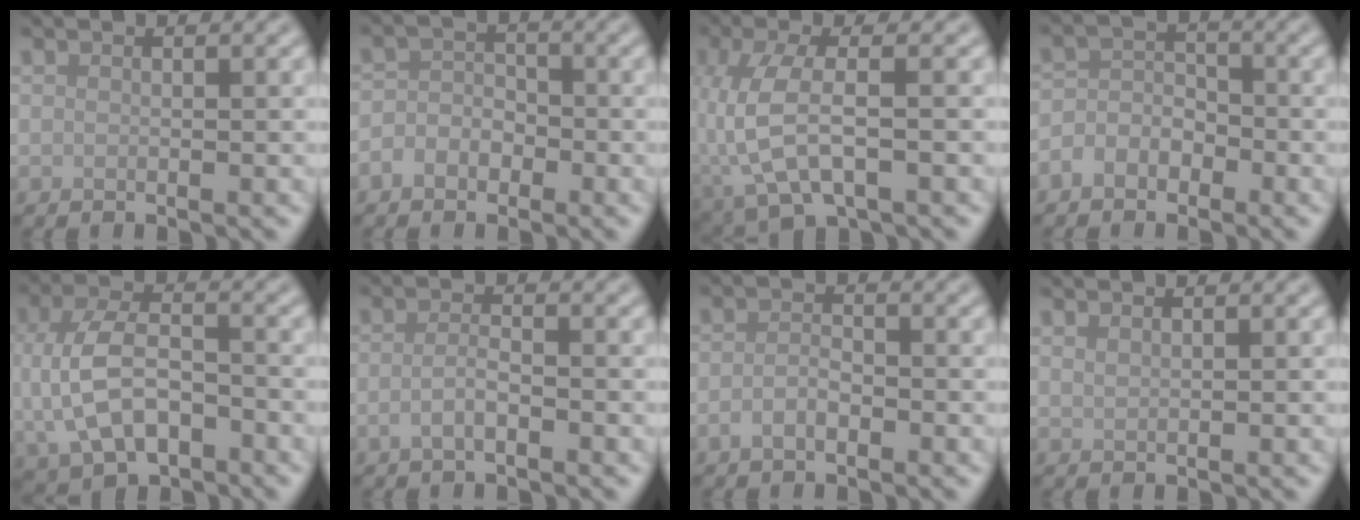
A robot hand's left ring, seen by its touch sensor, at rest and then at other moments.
{"total": 2.2, "force": [-1.1, 1.7, 0.9], "torque": [-0.009, 0.004, -0.029]}
{"total": 6.1, "force": [-1.5, 2.6, 5.4], "torque": [-0.130, -0.007, -0.029]}
{"total": 2.5, "force": [-1.4, 1.7, 1.1], "torque": [-0.014, 0.008, -0.033]}
{"total": 8.0, "force": [-1.4, 5.1, 5.9], "torque": [-0.130, -0.002, -0.031]}
{"total": 1.8, "force": [-0.8, 0.7, 1.5], "torque": [-0.032, 0.001, -0.019]}
{"total": 1.8, "force": [-0.8, 1.0, 1.3], "torque": [-0.028, 0.000, -0.020]}
{"total": 0.7, "force": [0.7, 0.2, 0.2], "torque": [-0.007, 0.000, 0.016]}